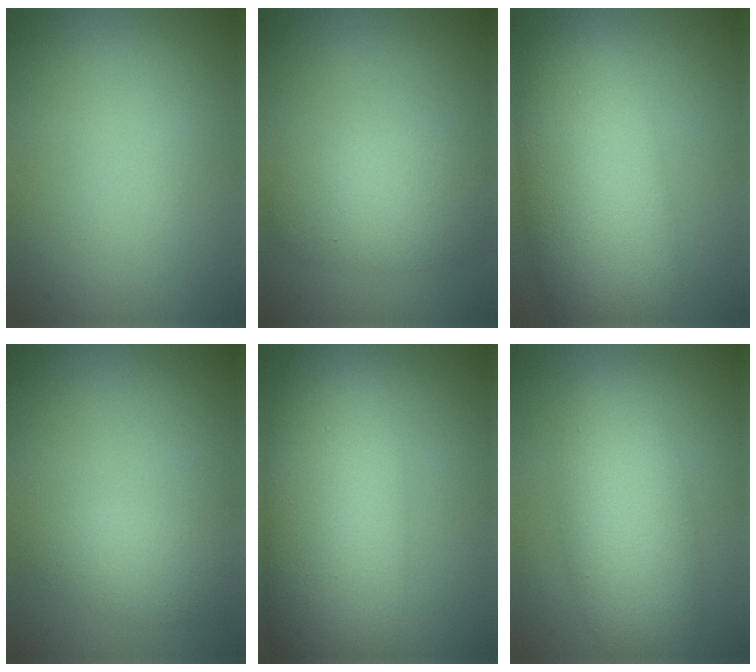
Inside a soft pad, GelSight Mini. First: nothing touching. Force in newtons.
{"total": 4.4, "press": 4.4, "slide": 0.1}
{"total": 10.4, "press": 10.4, "slide": 0.2}
{"total": 2.2, "press": 2.2, "slide": 0.0}
{"total": 11.1, "press": 11.0, "slide": 0.4}
{"total": 6.7, "press": 6.7, "slide": 0.1}